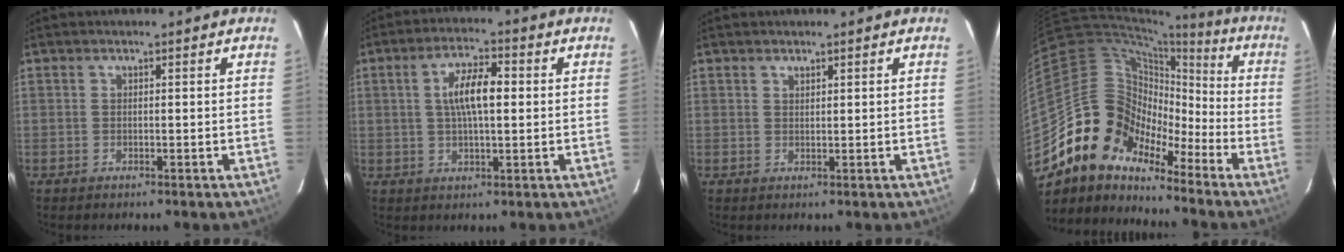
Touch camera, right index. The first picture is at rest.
{"total": 7.6, "force": [1.0, 2.5, 7.0], "torque": [-0.128, 0.012, 0.020]}
{"total": 0.9, "force": [0.8, 0.3, 0.2], "torque": [-0.004, 0.001, 0.015]}
{"total": 13.4, "force": [-9.7, 8.6, 3.4], "torque": [-0.069, 0.041, -0.197]}